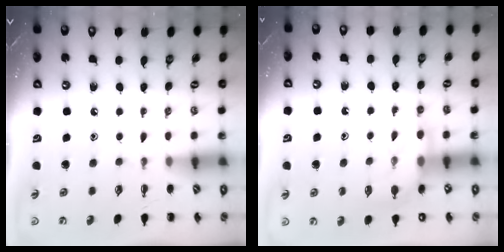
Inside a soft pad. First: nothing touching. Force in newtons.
{"total": 9.2, "press": 9.2, "slide": 0.6}